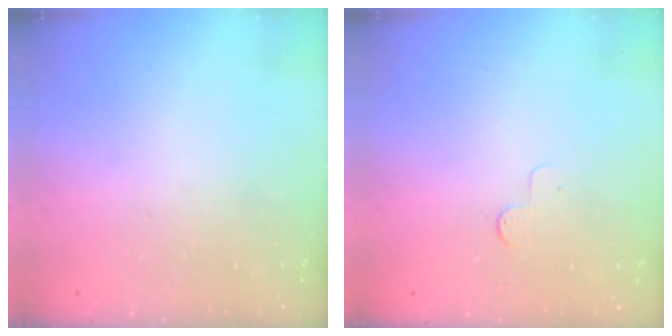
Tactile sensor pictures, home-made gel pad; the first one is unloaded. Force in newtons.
{"total": 2.6, "press": 2.6, "slide": 0.3}